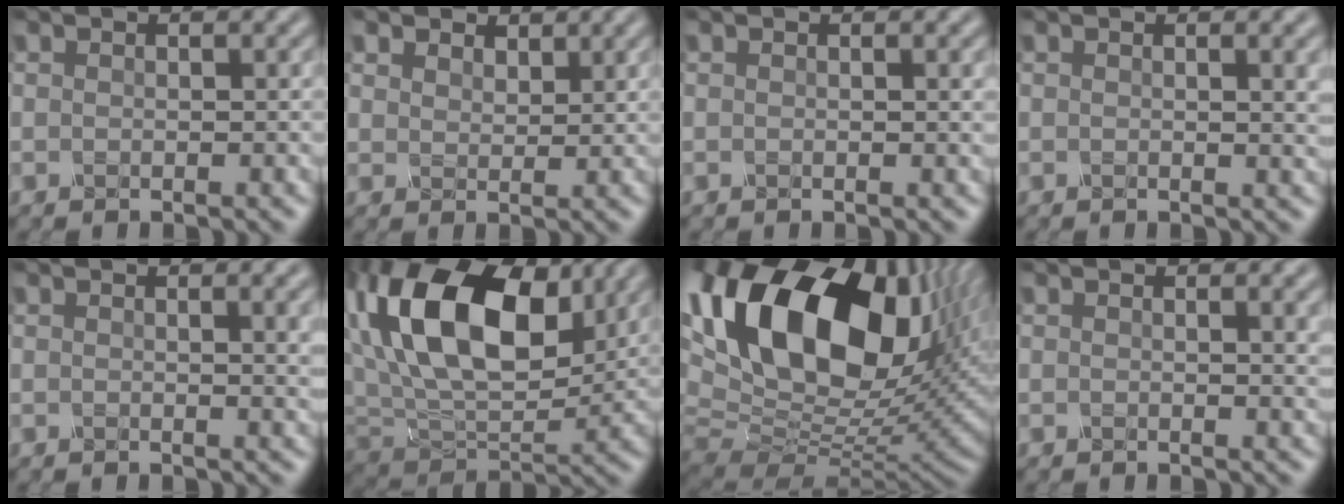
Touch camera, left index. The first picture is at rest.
{"total": 2.2, "force": [1.8, 1.2, 0.2], "torque": [-0.019, -0.003, 0.037]}
{"total": 0.9, "force": [0.3, 0.3, 0.7], "torque": [-0.005, 0.002, 0.002]}
{"total": 3.8, "force": [1.3, 1.4, 3.3], "torque": [-0.026, 0.014, 0.011]}
{"total": 4.4, "force": [1.4, 1.7, 3.8], "torque": [-0.028, 0.017, 0.010]}
{"total": 15.9, "force": [5.3, 9.0, 12.0], "torque": [-0.238, 0.029, 0.087]}
{"total": 20.4, "force": [7.6, 11.1, 15.4], "torque": [-0.311, 0.061, 0.129]}
{"total": 2.8, "force": [1.1, 1.0, 2.4], "torque": [-0.017, 0.008, 0.011]}